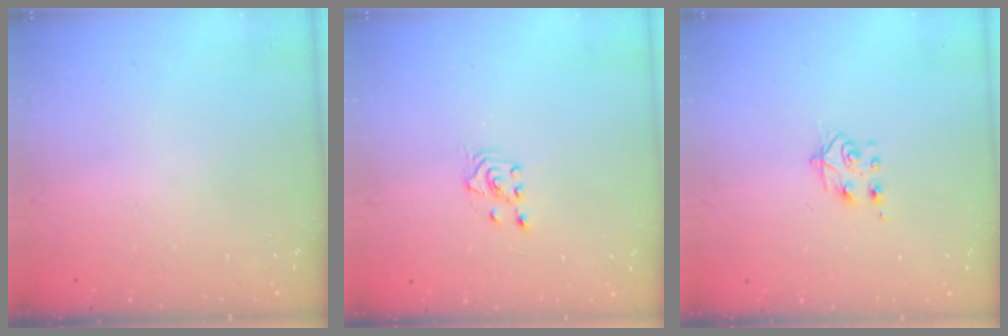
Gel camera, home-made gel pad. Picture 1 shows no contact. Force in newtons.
{"total": 2.1, "press": 2.0, "slide": 0.8}
{"total": 7.6, "press": 7.5, "slide": 0.7}